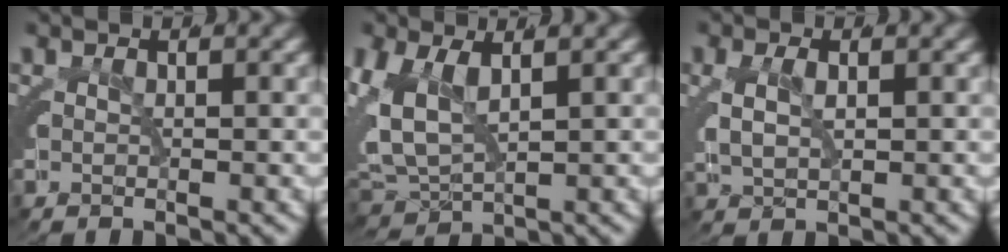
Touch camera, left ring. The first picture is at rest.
{"total": 8.0, "force": [-0.4, 6.9, 4.0], "torque": [-0.116, -0.028, 0.000]}
{"total": 2.4, "force": [0.0, 2.0, 1.2], "torque": [-0.036, -0.007, 0.002]}